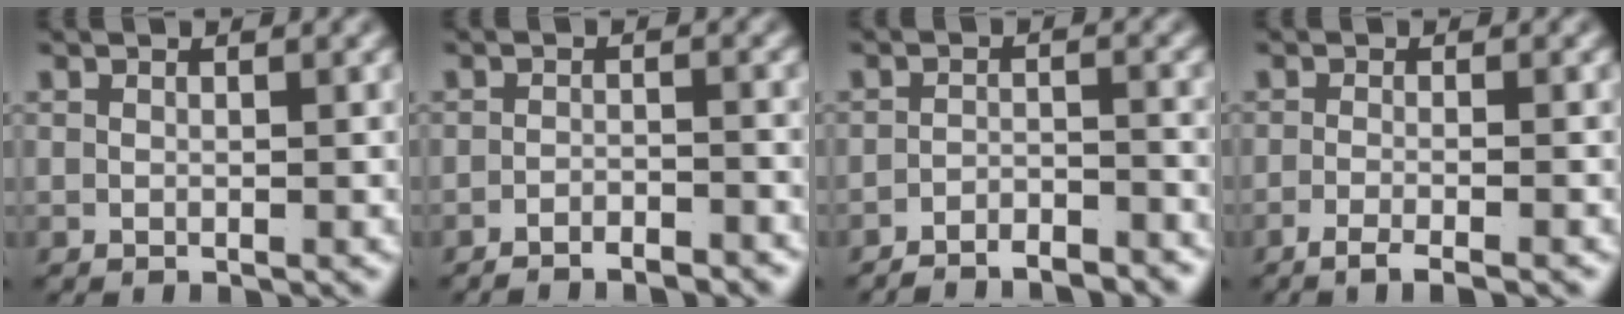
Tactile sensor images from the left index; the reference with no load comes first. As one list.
[{"total": 3.1, "force": [-3.0, 0.2, 0.3], "torque": [0.001, -0.010, -0.050]}, {"total": 4.7, "force": [-4.6, 0.6, 0.5], "torque": [0.001, -0.018, -0.074]}, {"total": 3.4, "force": [-2.9, 0.4, 1.8], "torque": [-0.032, -0.008, -0.045]}]